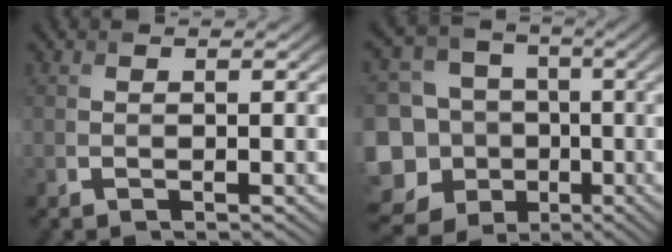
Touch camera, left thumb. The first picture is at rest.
{"total": 18.2, "force": [-8.2, 15.1, 5.9], "torque": [-0.183, -0.014, -0.140]}